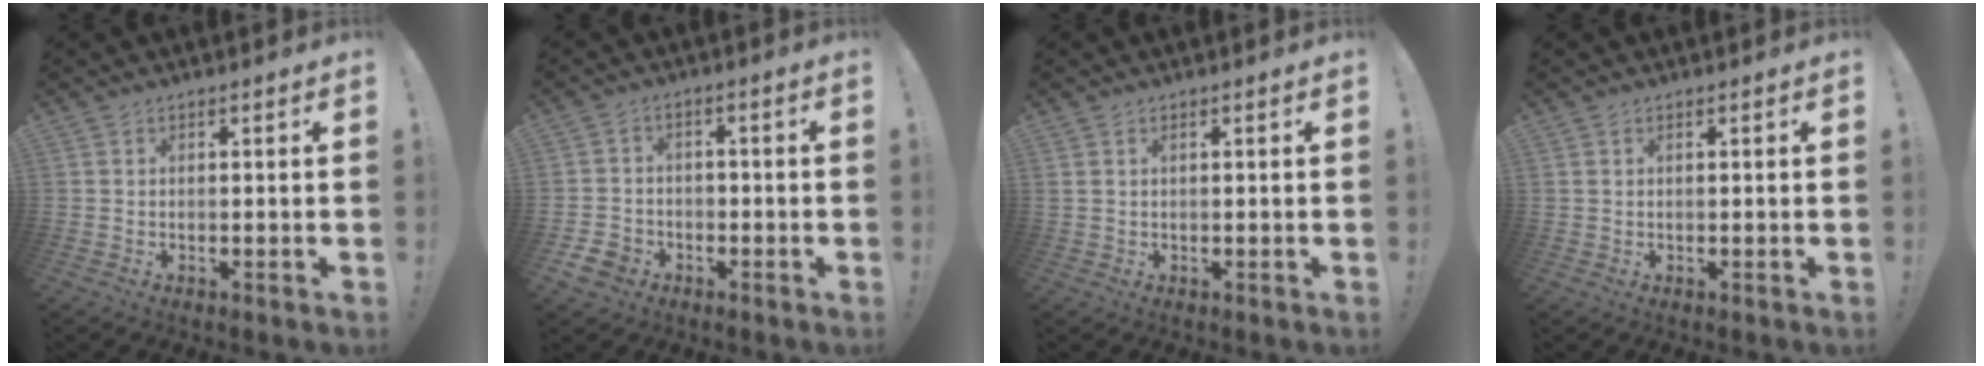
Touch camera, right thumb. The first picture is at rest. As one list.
[{"total": 6.0, "force": [-3.6, 4.4, 2.0], "torque": [-0.052, 0.019, -0.067]}, {"total": 0.9, "force": [0.6, 0.3, 0.7], "torque": [-0.017, 0.001, 0.011]}, {"total": 0.6, "force": [0.4, 0.3, 0.4], "torque": [-0.010, 0.002, 0.008]}]